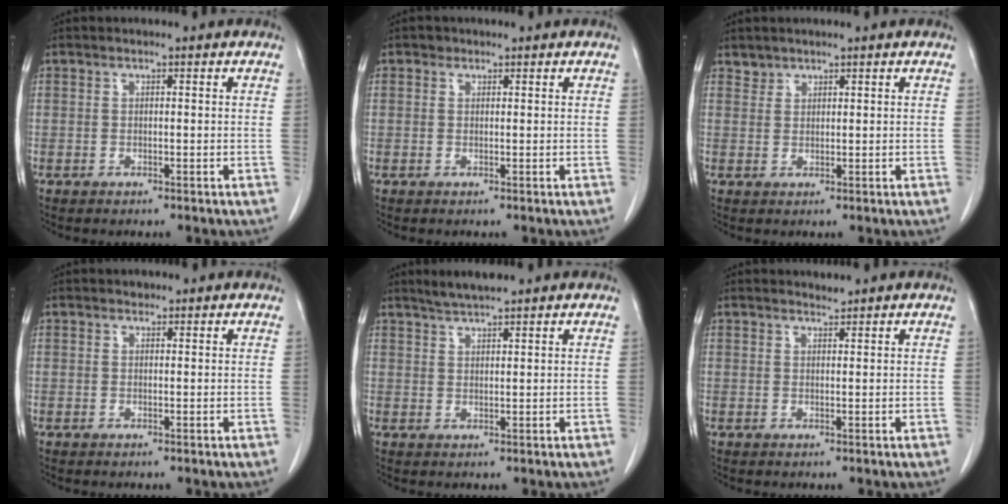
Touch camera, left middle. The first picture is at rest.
{"total": 0.7, "force": [0.5, 0.6, 0.0], "torque": [0.001, 0.003, 0.006]}
{"total": 1.4, "force": [1.2, 0.6, -0.3], "torque": [0.011, 0.004, 0.019]}
{"total": 0.6, "force": [0.5, 0.3, 0.0], "torque": [-0.005, 0.001, 0.007]}
{"total": 3.2, "force": [2.9, 0.1, 1.4], "torque": [-0.032, 0.006, 0.055]}
{"total": 0.9, "force": [0.8, -0.1, -0.2], "torque": [-0.008, -0.003, 0.017]}